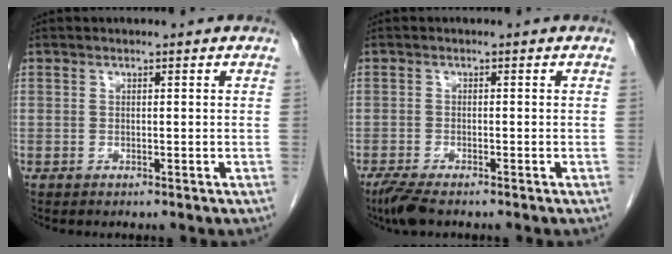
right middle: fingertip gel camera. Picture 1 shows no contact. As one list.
[{"total": 3.4, "force": [-2.6, 0.5, 2.1], "torque": [-0.050, -0.012, -0.048]}]